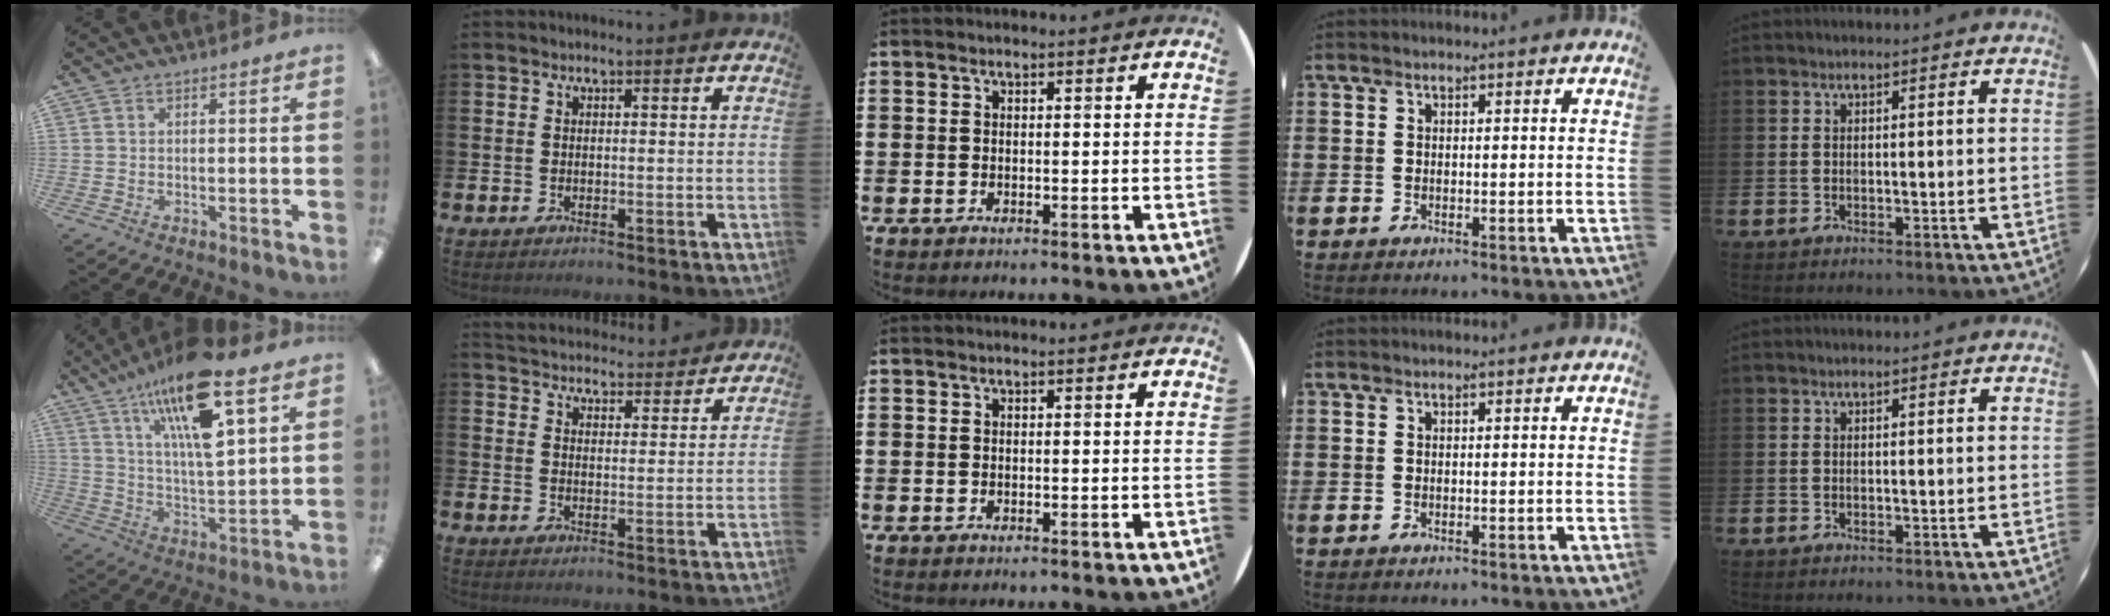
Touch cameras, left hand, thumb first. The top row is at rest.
{"thumb": {"total": 19.1, "force": [11.6, 5.1, 14.2], "torque": [-0.243, -0.057, 0.188]}, "index": {"total": 4.4, "force": [4.3, 0.9, -0.2], "torque": [-0.009, -0.036, 0.074]}}